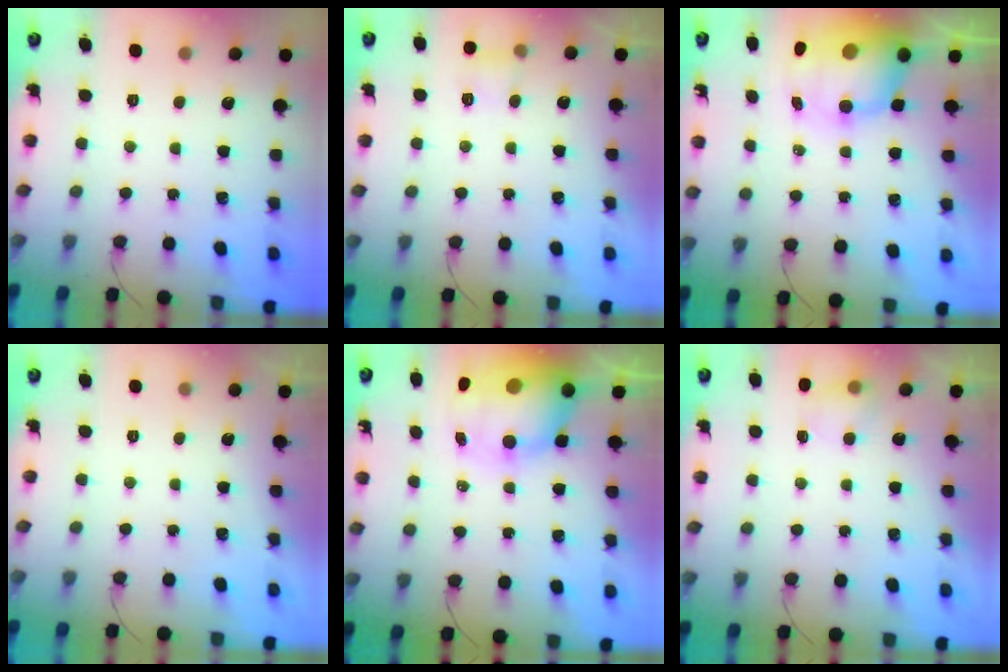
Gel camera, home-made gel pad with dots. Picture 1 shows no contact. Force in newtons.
{"total": 4.0, "press": 3.8, "slide": 1.2}
{"total": 12.6, "press": 12.1, "slide": 3.4}
{"total": 0.0}
{"total": 16.0, "press": 15.4, "slide": 4.1}
{"total": 4.3, "press": 4.1, "slide": 1.2}